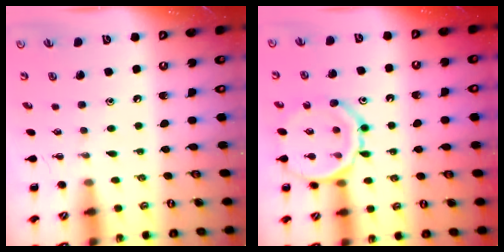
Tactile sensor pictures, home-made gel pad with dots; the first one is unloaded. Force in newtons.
{"total": 15.3, "press": 15.2, "slide": 2.1}